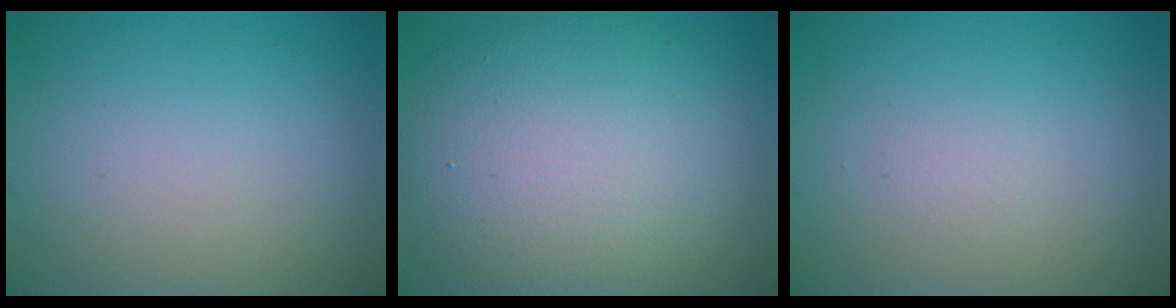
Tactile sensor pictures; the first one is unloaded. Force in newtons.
{"total": 12.2, "press": 12.2, "slide": 0.9}
{"total": 0.6, "press": 0.6, "slide": 0.1}